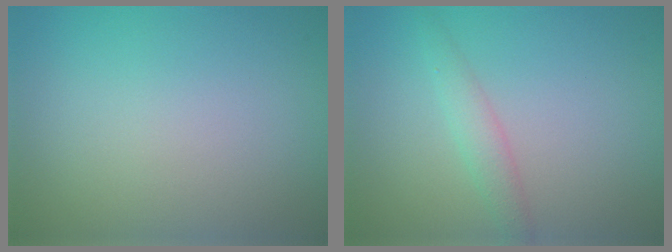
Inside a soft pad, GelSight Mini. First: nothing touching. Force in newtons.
{"total": 1.8, "press": 1.8, "slide": 0.1}